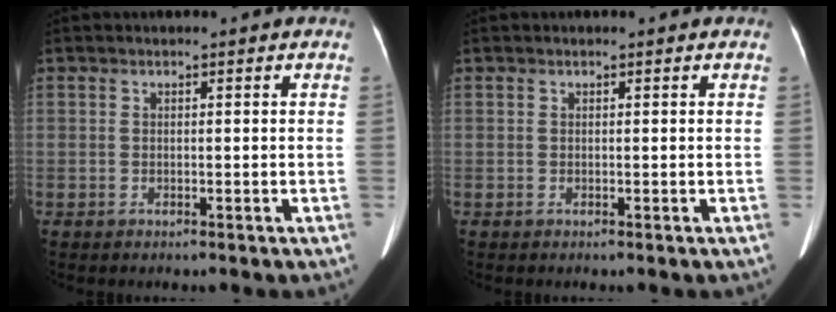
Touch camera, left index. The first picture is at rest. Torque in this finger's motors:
{"motor_torque": [-0.02, 0.11, 0.03, 0.01]}